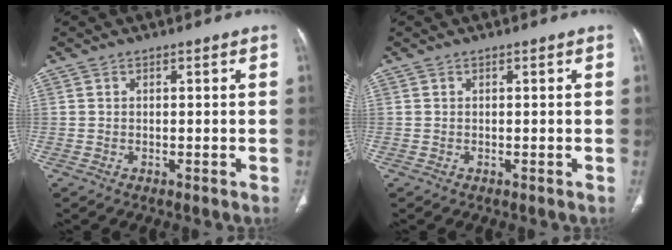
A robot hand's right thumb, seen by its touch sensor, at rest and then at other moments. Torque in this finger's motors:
{"motor_torque": [0.01, 0.01, 0.13, -0.13, 0.02]}